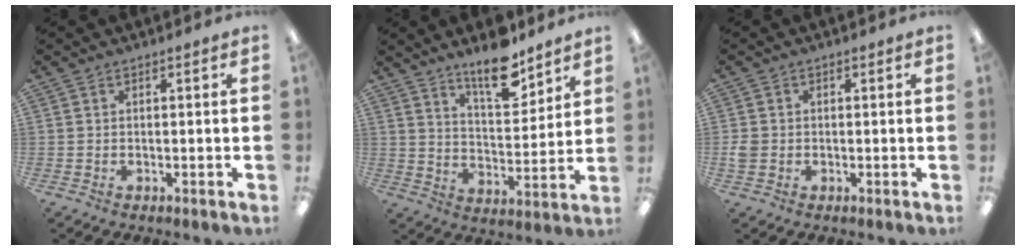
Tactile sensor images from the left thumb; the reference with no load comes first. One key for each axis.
{"total": 12.7, "fx": 10.0, "fy": 4.3, "fz": 6.6, "tx": -0.090, "ty": -0.064, "tz": 0.173}
{"total": 2.6, "fx": -0.4, "fy": 2.3, "fz": 1.2, "tx": -0.010, "ty": 0.002, "tz": -0.009}